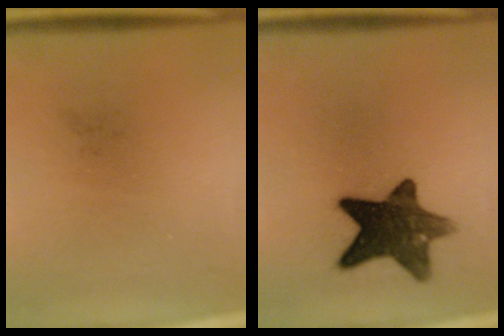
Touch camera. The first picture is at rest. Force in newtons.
{"total": 12.3}